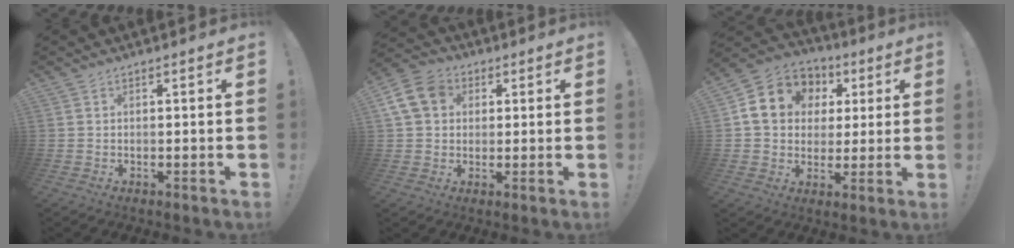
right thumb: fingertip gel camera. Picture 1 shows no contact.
{"total": 11.7, "force": [3.5, 9.5, 5.9], "torque": [-0.107, 0.000, 0.072]}
{"total": 13.9, "force": [4.0, 11.7, 6.3], "torque": [-0.100, -0.003, 0.087]}